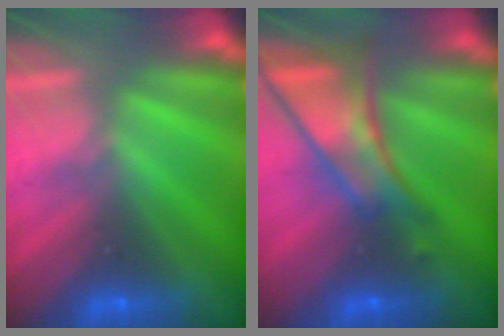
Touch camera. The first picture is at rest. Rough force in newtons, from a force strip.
{"total": 5.6}